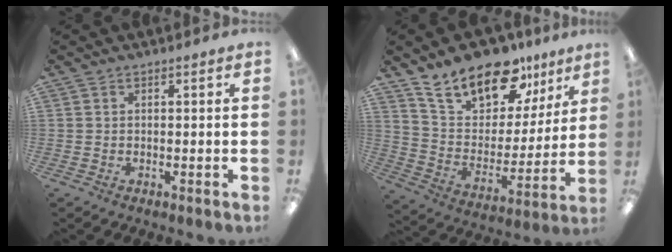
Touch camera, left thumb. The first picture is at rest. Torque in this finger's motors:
{"motor_torque": [1.75, 1.64, 1.22, -1.55, 0.23]}